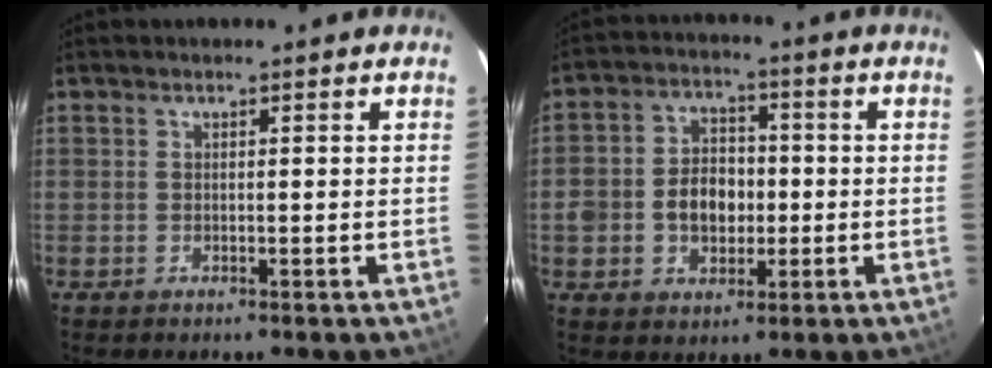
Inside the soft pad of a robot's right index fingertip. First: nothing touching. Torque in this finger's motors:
{"motor_torque": [0.28, 0.06, 0.46, 0.05]}